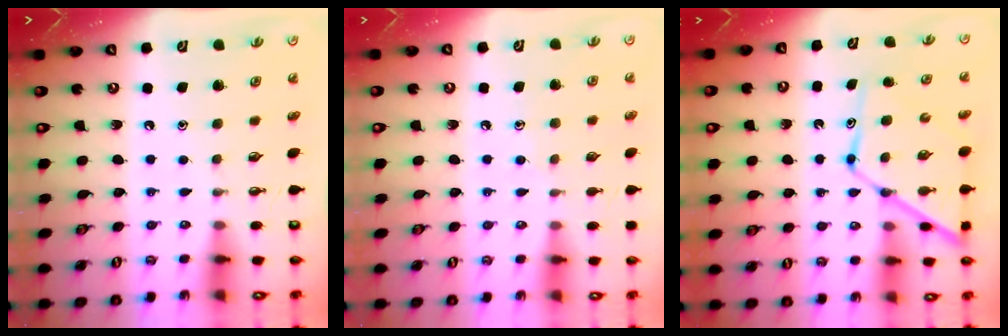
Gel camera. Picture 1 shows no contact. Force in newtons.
{"total": 6.1, "press": 6.1, "slide": 0.7}
{"total": 12.3, "press": 12.2, "slide": 1.3}